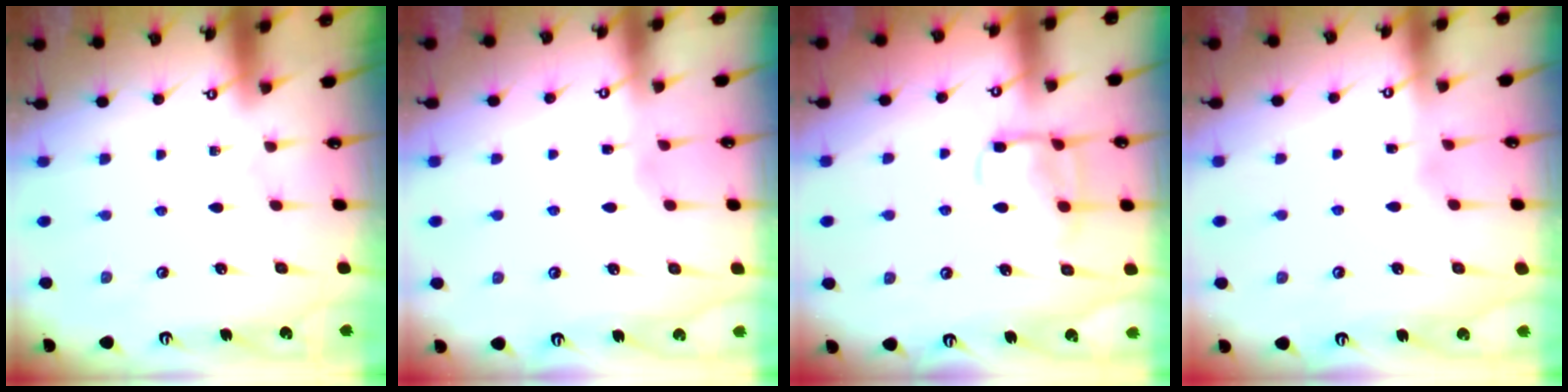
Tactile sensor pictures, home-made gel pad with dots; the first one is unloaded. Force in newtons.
{"total": 2.7, "press": 2.7, "slide": 0.3}
{"total": 11.1, "press": 11.1, "slide": 1.1}
{"total": 2.5, "press": 2.5, "slide": 0.2}